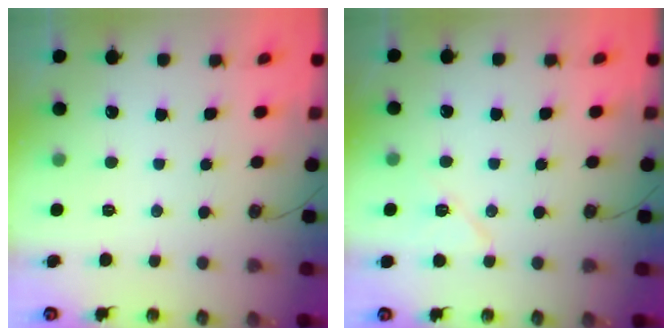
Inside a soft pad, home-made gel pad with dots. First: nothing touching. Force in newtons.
{"total": 6.8, "press": 6.7, "slide": 0.8}